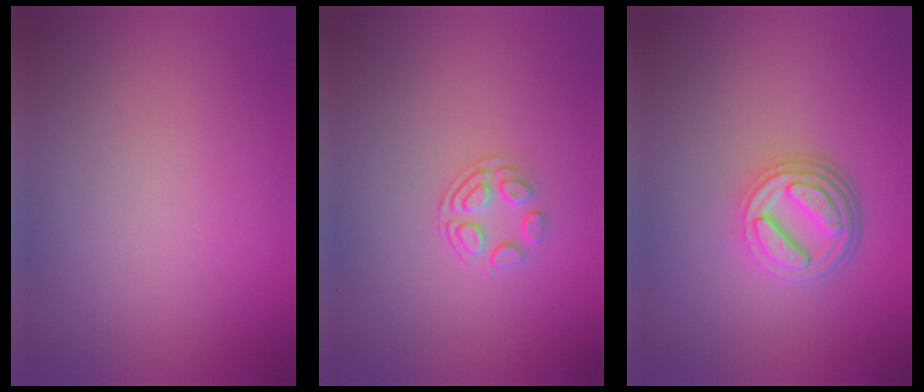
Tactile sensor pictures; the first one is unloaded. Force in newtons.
{"total": 1.8, "press": 1.2, "slide": 1.4}
{"total": 4.8, "press": 3.5, "slide": 3.3}